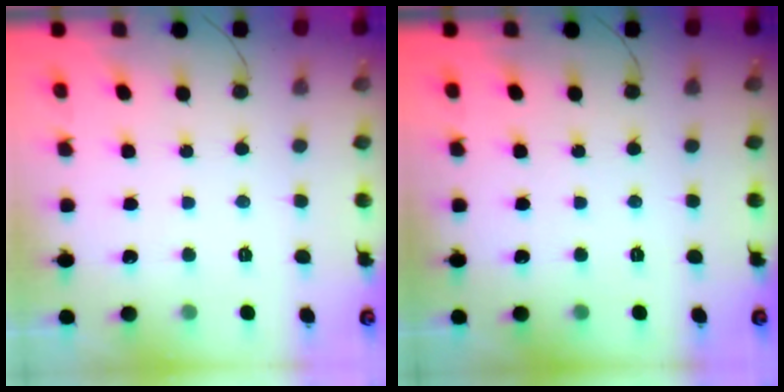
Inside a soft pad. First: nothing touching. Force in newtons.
{"total": 0.0}